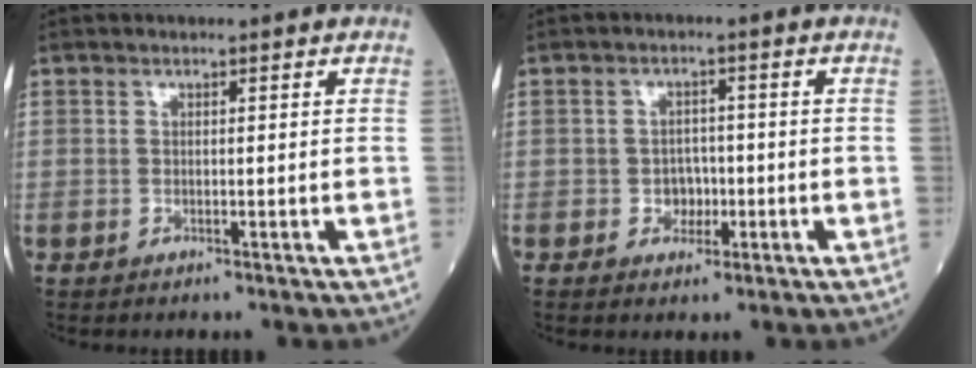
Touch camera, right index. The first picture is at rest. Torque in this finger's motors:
{"motor_torque": [-0.12, -0.09, 0.15, 0.03]}